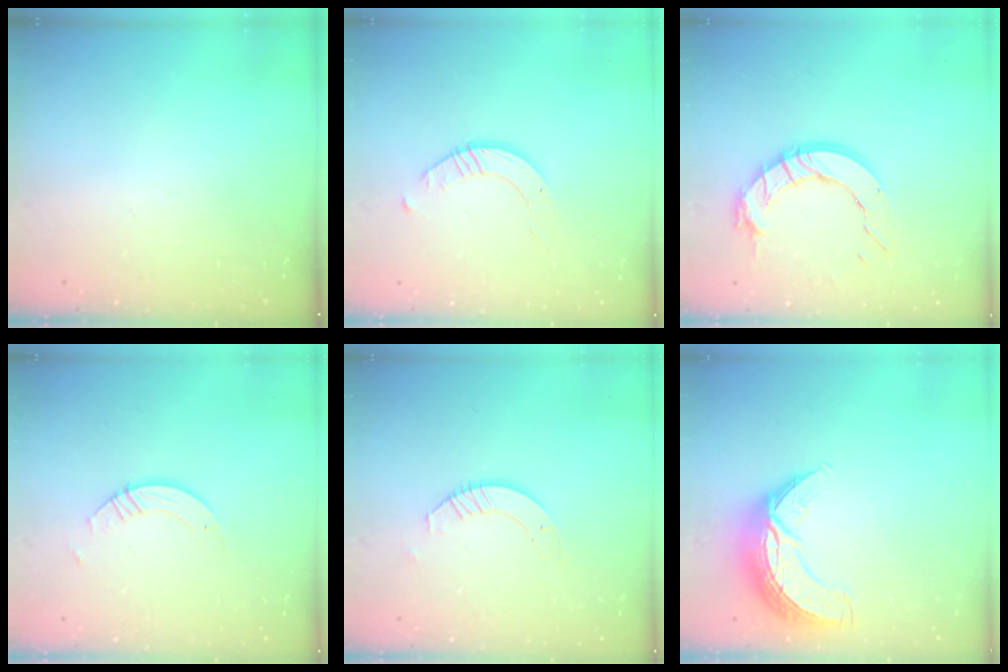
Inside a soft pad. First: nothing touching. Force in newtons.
{"total": 1.6, "press": 1.6, "slide": 0.2}
{"total": 13.0, "press": 12.9, "slide": 1.2}
{"total": 3.7, "press": 3.7, "slide": 0.3}
{"total": 3.8, "press": 3.8, "slide": 0.1}
{"total": 10.8, "press": 10.7, "slide": 1.0}